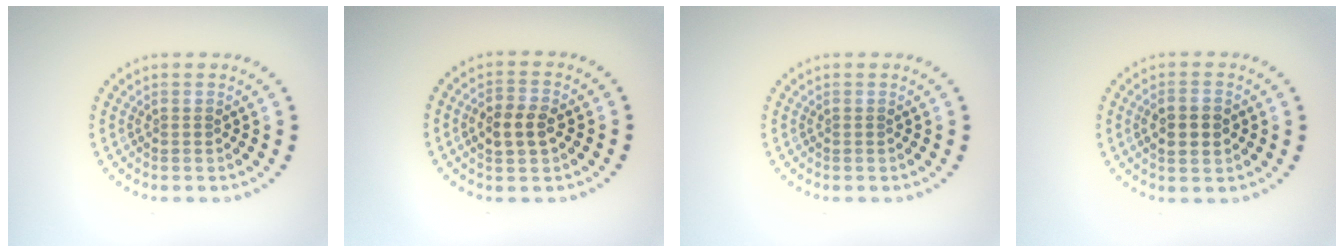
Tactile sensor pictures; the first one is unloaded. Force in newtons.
{"total": 3.1, "press": 3.1, "slide": 0.3}
{"total": 0.0}
{"total": 2.8, "press": 2.8, "slide": 0.2}